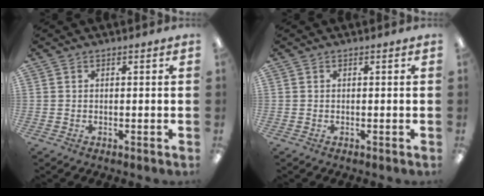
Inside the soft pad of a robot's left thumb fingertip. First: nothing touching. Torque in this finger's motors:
{"motor_torque": [-0.02, 0.00, -0.01, 0.01, 0.00]}